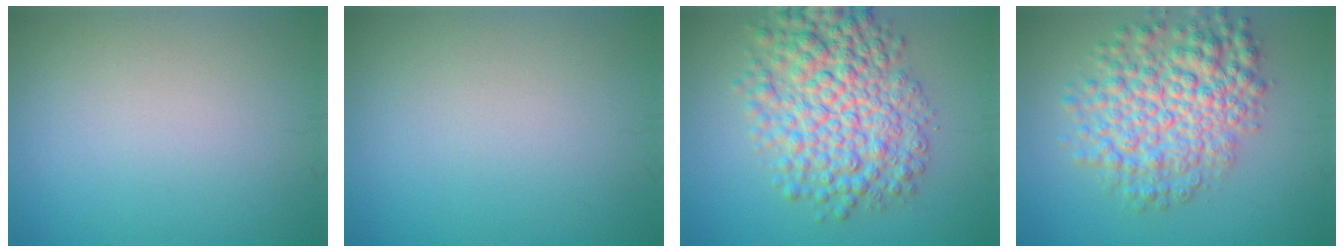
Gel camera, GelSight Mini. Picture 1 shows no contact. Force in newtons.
{"total": 0.0}
{"total": 8.6, "press": 8.6, "slide": 0.1}
{"total": 7.6, "press": 7.6, "slide": 0.2}